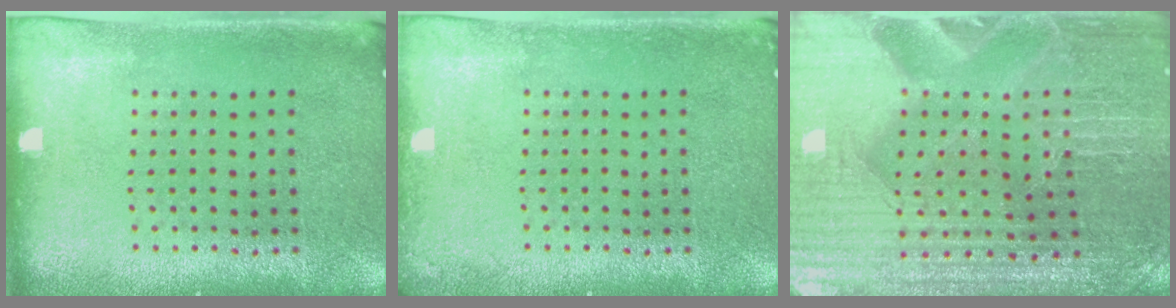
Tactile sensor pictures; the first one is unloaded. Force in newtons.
{"total": 0.8, "press": 0.8, "slide": 0.1}
{"total": 3.6, "press": 3.6, "slide": 0.5}